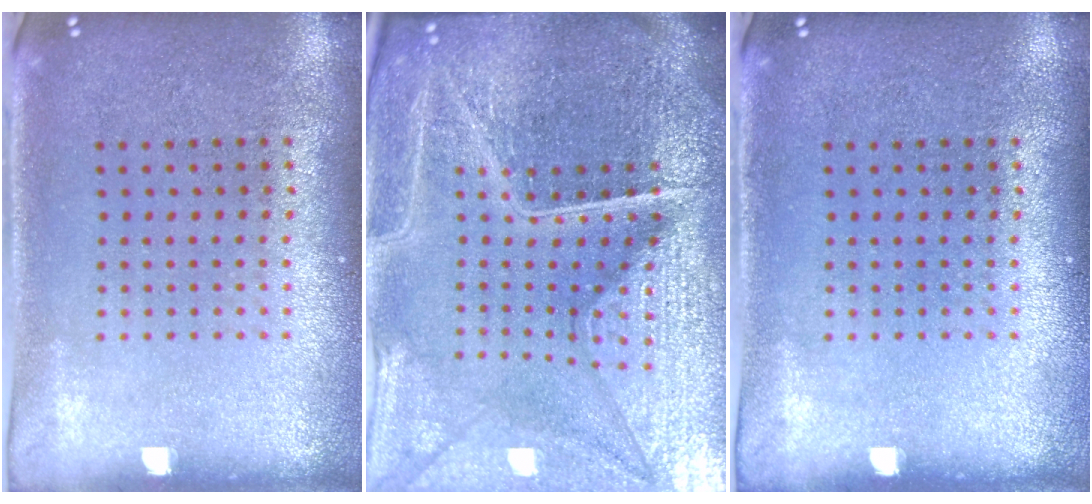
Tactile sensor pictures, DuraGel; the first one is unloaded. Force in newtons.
{"total": 6.7, "press": 5.9, "slide": 3.2}
{"total": 0.0}